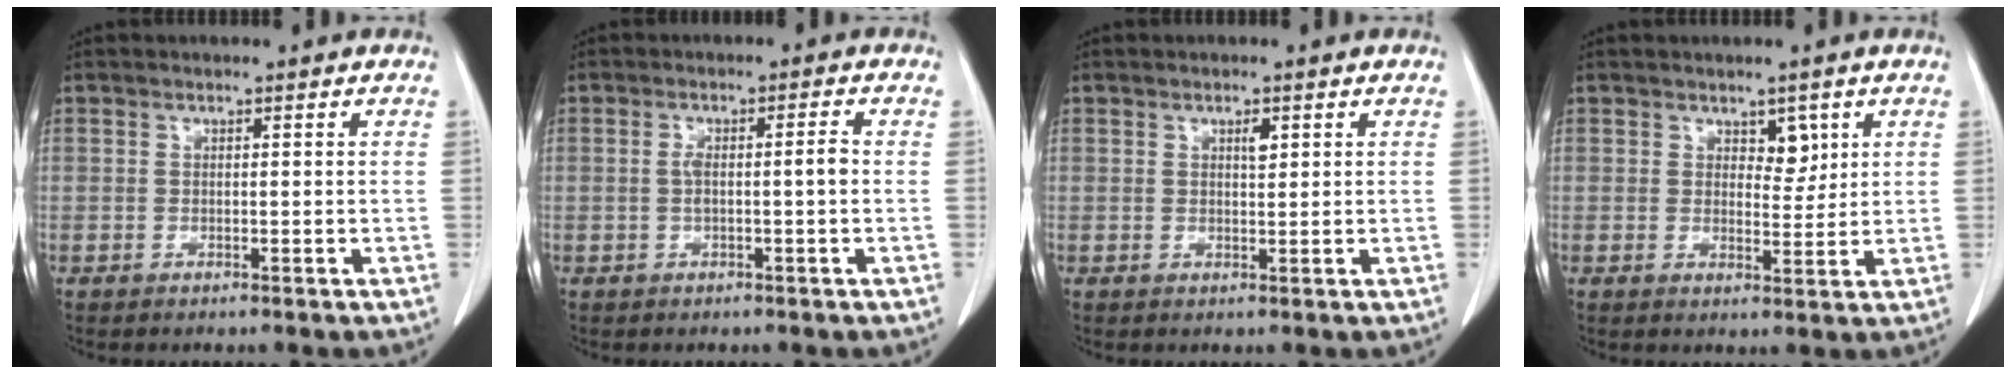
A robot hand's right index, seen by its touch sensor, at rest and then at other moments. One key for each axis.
{"total": 3.2, "fx": -0.2, "fy": 0.3, "fz": 3.2, "tx": -0.058, "ty": 0.011, "tz": 0.002}
{"total": 1.5, "fx": 0.7, "fy": 0.5, "fz": 1.2, "tx": -0.021, "ty": -0.002, "tz": 0.011}
{"total": 3.1, "fx": 1.6, "fy": 1.7, "fz": 2.0, "tx": -0.023, "ty": -0.003, "tz": 0.027}